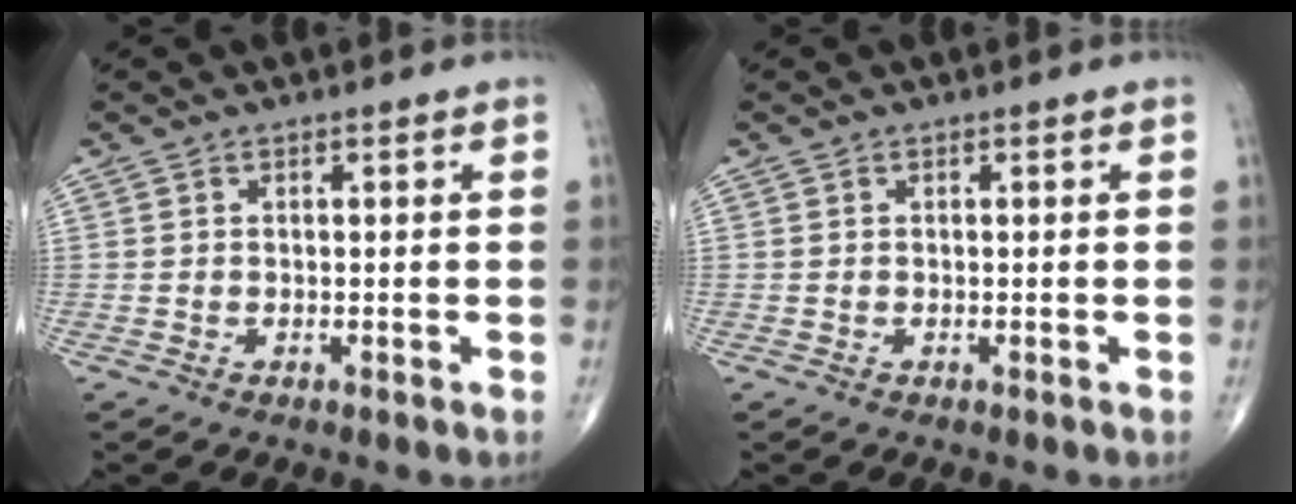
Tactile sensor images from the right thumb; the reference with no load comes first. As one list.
[{"total": 0.0}]